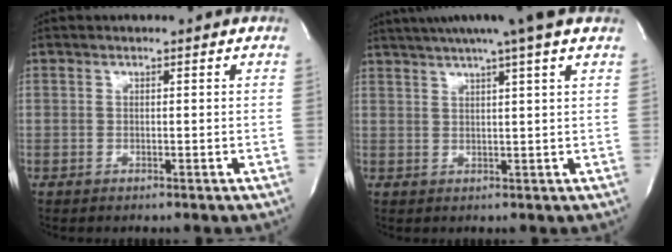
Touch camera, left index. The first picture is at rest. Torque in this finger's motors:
{"motor_torque": [0.95, -0.96, 0.34, 0.21]}